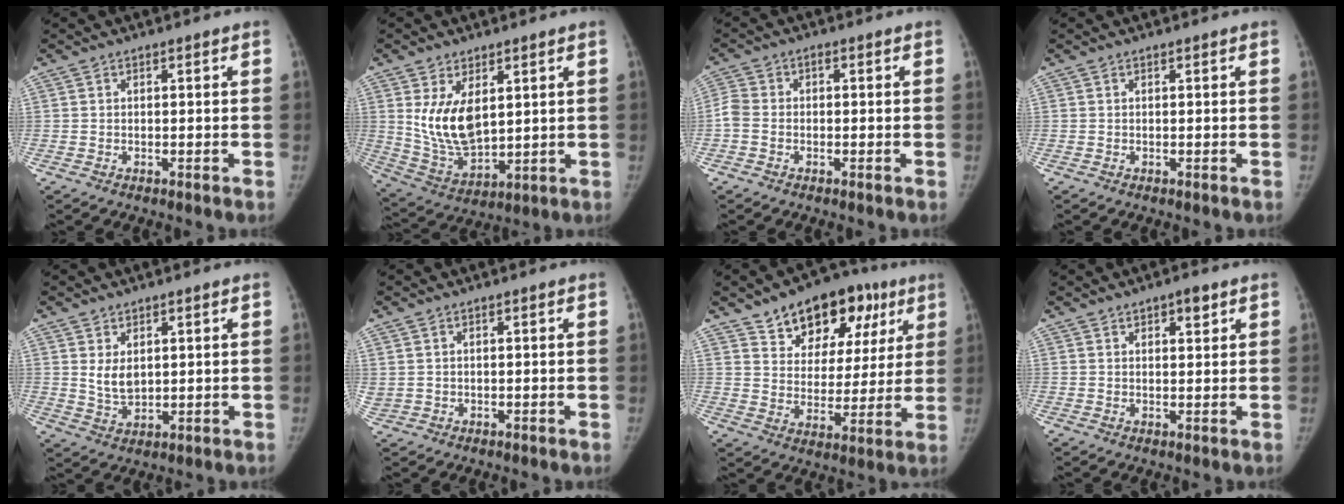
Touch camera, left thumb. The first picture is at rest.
{"total": 11.5, "force": [3.2, 6.4, 9.0], "torque": [-0.149, -0.027, 0.079]}
{"total": 3.5, "force": [-1.1, 2.5, 2.1], "torque": [-0.049, 0.008, -0.031]}
{"total": 0.0}
{"total": 4.5, "force": [1.5, 2.8, 3.2], "torque": [-0.046, -0.018, 0.037]}
{"total": 2.2, "force": [0.7, 1.9, 0.9], "torque": [-0.029, 0.002, 0.022]}
{"total": 18.1, "force": [10.3, 11.0, 10.0], "torque": [-0.089, -0.021, 0.155]}
{"total": 3.1, "force": [1.9, 1.2, 2.1], "torque": [-0.019, -0.008, 0.027]}